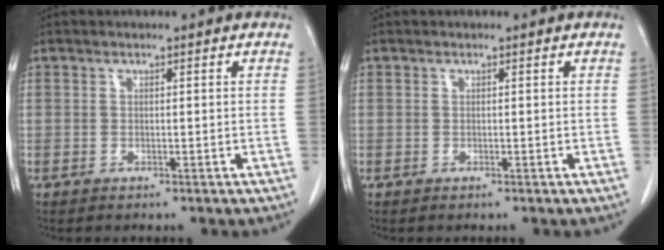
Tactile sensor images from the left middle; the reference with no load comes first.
{"total": 0.0}